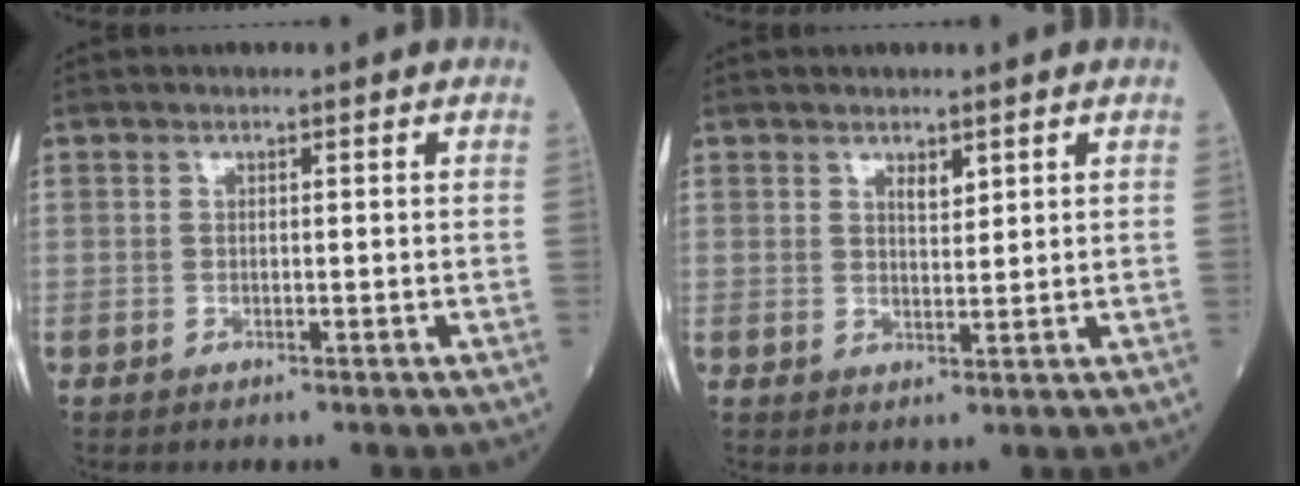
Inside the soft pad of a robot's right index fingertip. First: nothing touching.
{"total": 2.0, "force": [1.3, 0.7, 1.3], "torque": [-0.022, -0.004, 0.025]}